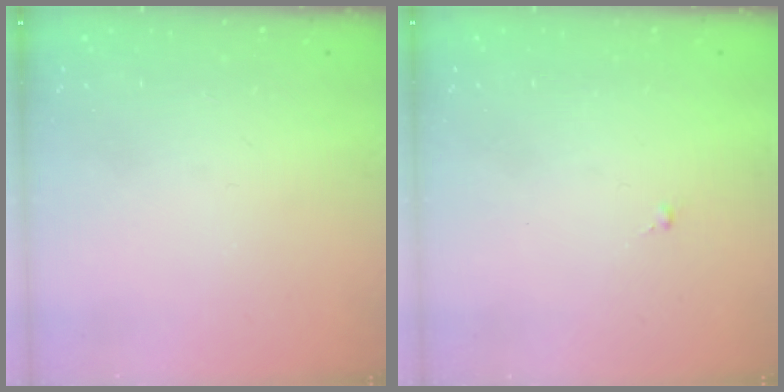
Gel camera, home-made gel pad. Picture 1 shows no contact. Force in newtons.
{"total": 0.0}